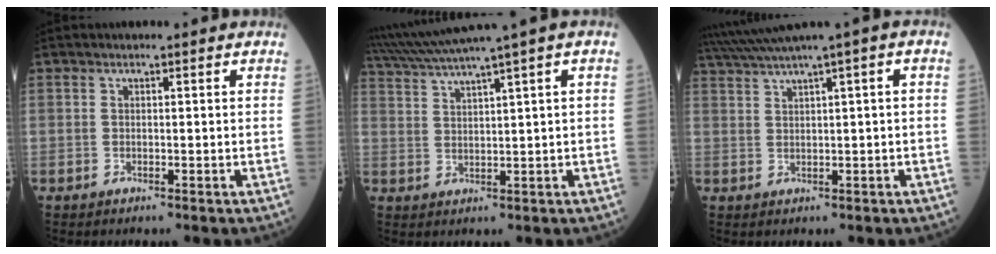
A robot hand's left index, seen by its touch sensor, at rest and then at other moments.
{"total": 8.5, "force": [6.7, -2.4, 4.7], "torque": [-0.085, 0.021, 0.121]}
{"total": 5.9, "force": [3.8, -1.2, 4.4], "torque": [-0.090, 0.024, 0.074]}